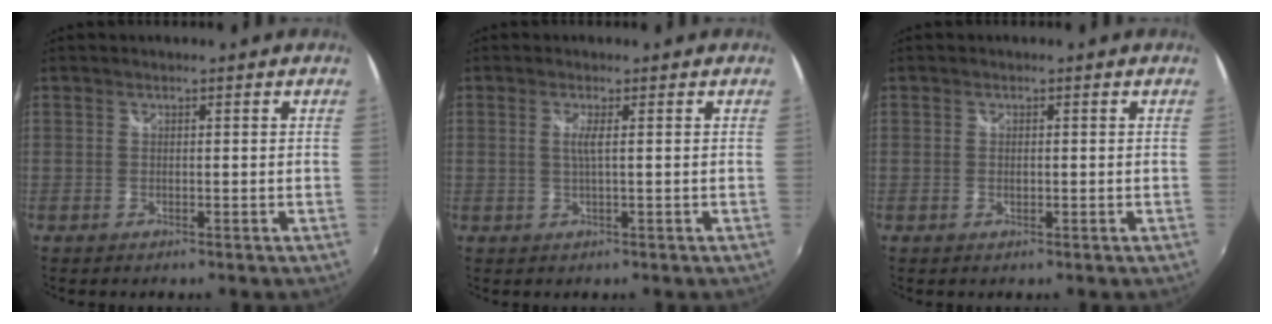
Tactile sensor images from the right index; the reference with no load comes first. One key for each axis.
{"total": 1.8, "fx": 0.3, "fy": -0.4, "fz": 1.8, "tx": -0.035, "ty": -0.003, "tz": 0.004}
{"total": 0.9, "fx": -0.1, "fy": 0.6, "fz": 0.7, "tx": -0.014, "ty": -0.002, "tz": -0.002}